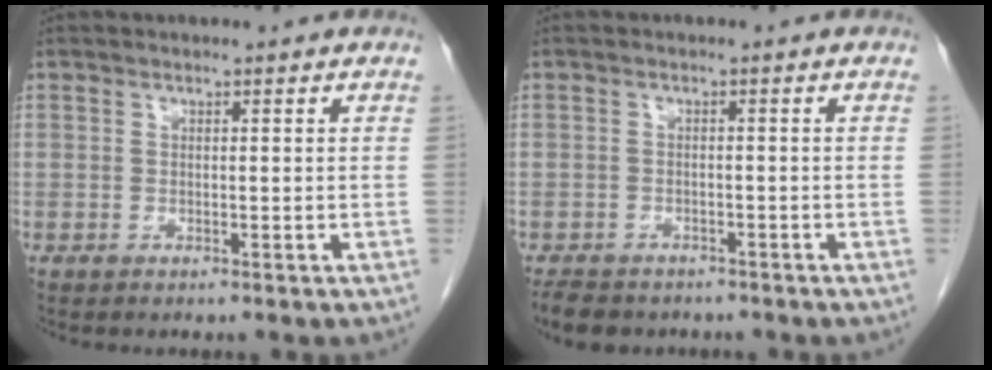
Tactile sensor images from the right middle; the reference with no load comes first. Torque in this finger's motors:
{"motor_torque": [0.30, -0.17, 0.08, 0.02]}